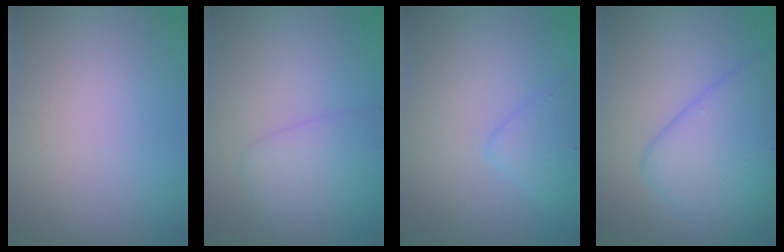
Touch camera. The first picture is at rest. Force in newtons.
{"total": 2.4, "press": 2.4, "slide": 0.1}
{"total": 2.0, "press": 2.0, "slide": 0.1}
{"total": 6.1, "press": 6.1, "slide": 0.1}